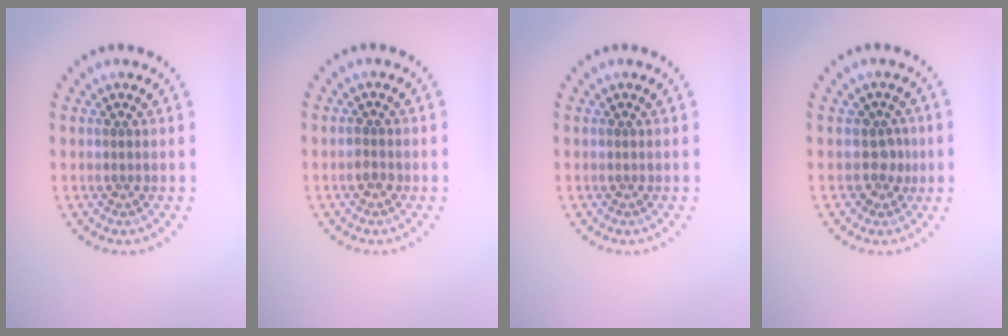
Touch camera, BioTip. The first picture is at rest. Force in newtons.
{"total": 0.9, "press": 0.9, "slide": 0.3}
{"total": 0.0}
{"total": 1.8, "press": 1.4, "slide": 1.2}